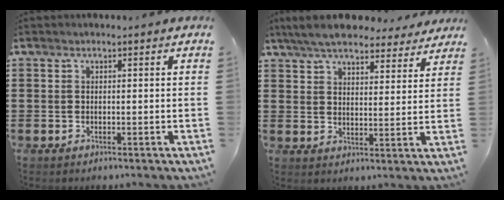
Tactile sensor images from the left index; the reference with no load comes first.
{"total": 6.9, "force": [6.3, 1.4, 2.5], "torque": [-0.072, -0.015, 0.116]}